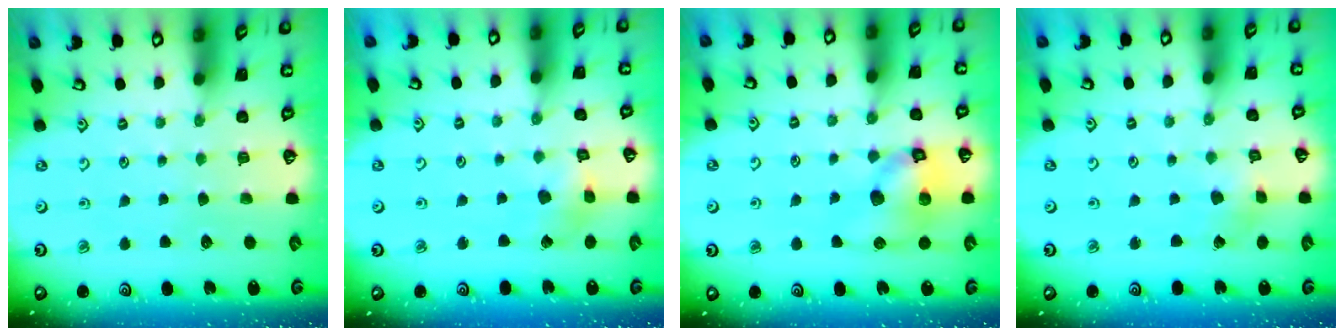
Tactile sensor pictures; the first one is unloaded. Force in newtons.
{"total": 4.7, "press": 4.7, "slide": 0.5}
{"total": 12.2, "press": 12.1, "slide": 1.8}
{"total": 2.3, "press": 2.3, "slide": 0.1}